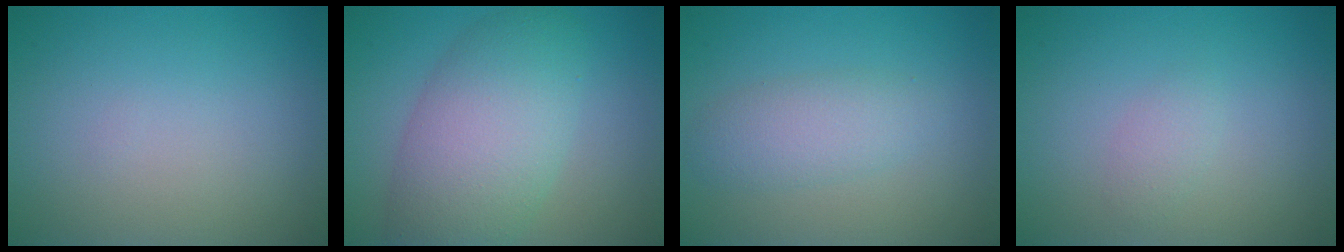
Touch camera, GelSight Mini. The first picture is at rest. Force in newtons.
{"total": 7.8, "press": 7.7, "slide": 0.6}
{"total": 2.8, "press": 2.8, "slide": 0.1}
{"total": 1.1, "press": 1.1, "slide": 0.1}